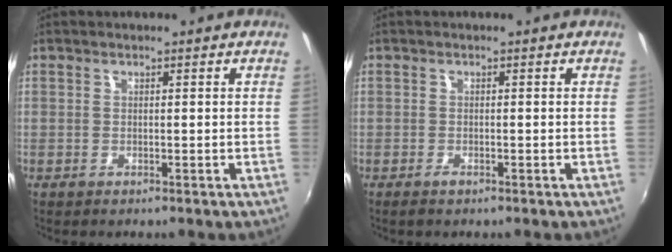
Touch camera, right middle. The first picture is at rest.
{"total": 1.0, "force": [-0.8, 0.3, 0.5], "torque": [-0.009, -0.001, -0.015]}